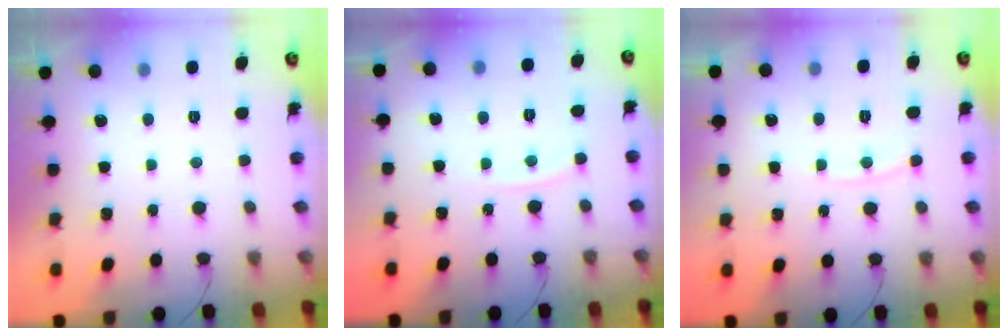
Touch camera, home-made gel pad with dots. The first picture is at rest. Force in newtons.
{"total": 4.6, "press": 4.6, "slide": 0.5}
{"total": 4.6, "press": 4.6, "slide": 0.4}